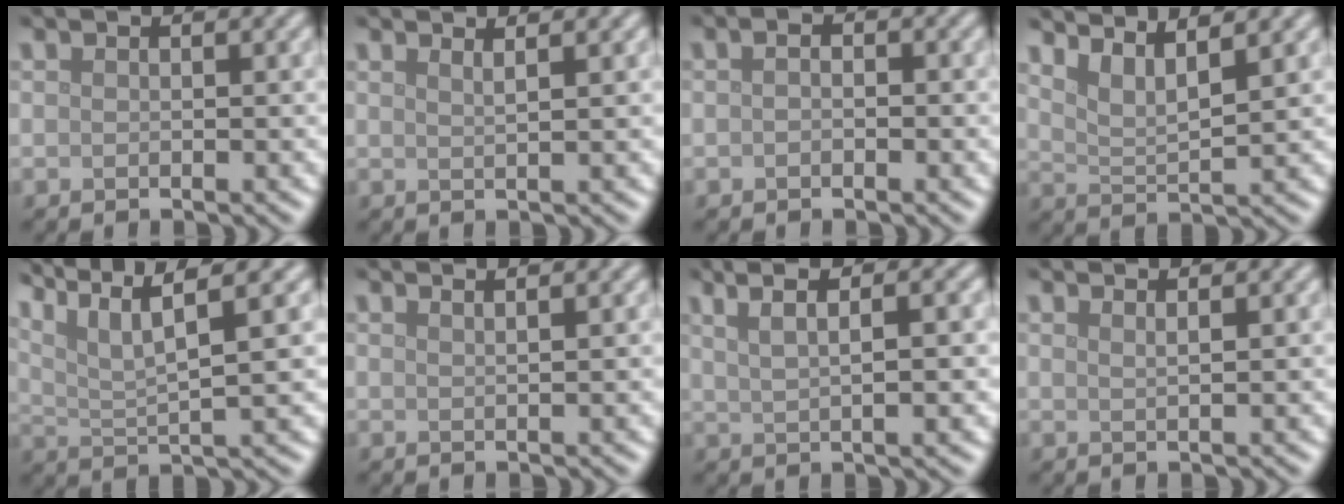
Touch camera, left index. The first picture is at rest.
{"total": 1.8, "force": [1.3, 0.7, 1.1], "torque": [0.001, 0.007, 0.000]}
{"total": 1.5, "force": [0.2, 1.0, 1.1], "torque": [-0.015, 0.001, -0.012]}
{"total": 3.7, "force": [2.8, 0.8, 2.3], "torque": [-0.040, 0.002, 0.053]}
{"total": 8.2, "force": [5.4, 1.7, 6.0], "torque": [-0.104, 0.019, 0.091]}
{"total": 2.3, "force": [1.7, 0.9, 1.3], "torque": [0.007, 0.007, -0.005]}
{"total": 6.5, "force": [3.0, 2.4, 5.2], "torque": [-0.068, 0.023, 0.026]}
{"total": 1.4, "force": [0.9, 0.5, 0.8], "torque": [-0.001, 0.003, 0.004]}